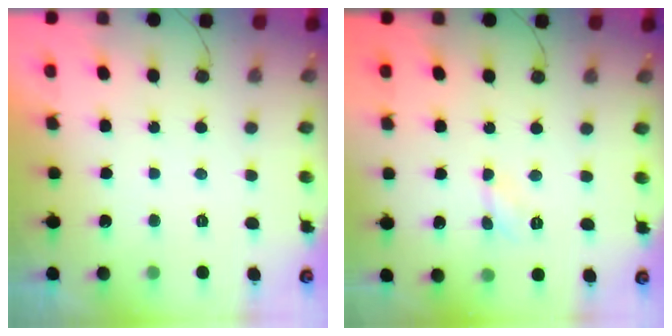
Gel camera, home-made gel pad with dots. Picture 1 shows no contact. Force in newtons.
{"total": 3.1, "press": 3.0, "slide": 0.4}